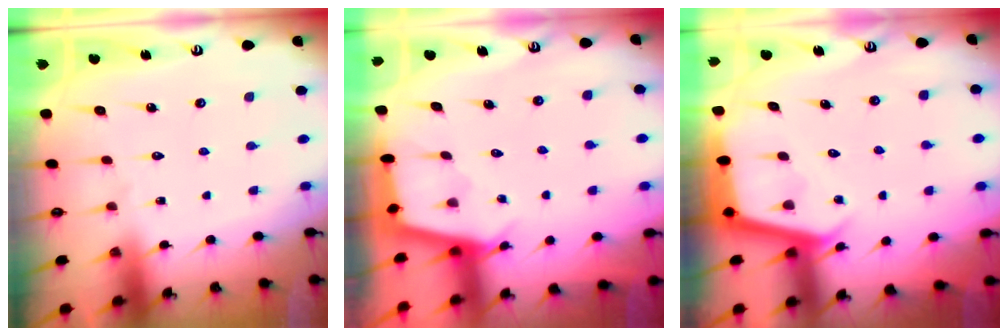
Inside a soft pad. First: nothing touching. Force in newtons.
{"total": 2.7, "press": 2.7, "slide": 0.3}
{"total": 3.9, "press": 3.9, "slide": 0.2}